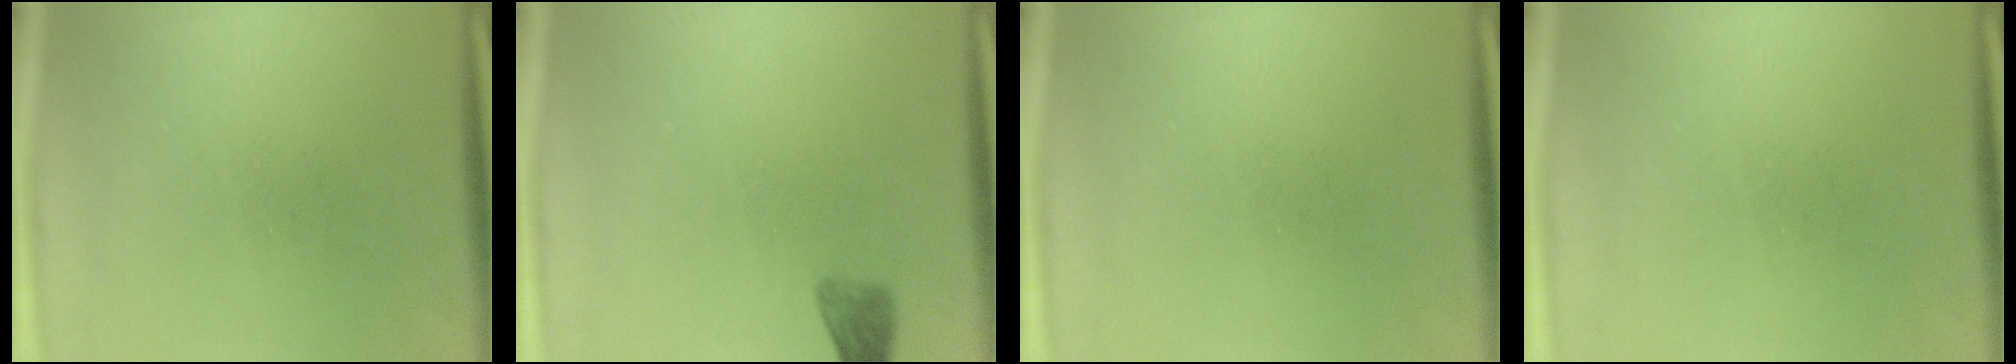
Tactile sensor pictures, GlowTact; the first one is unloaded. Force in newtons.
{"total": 2.1}
{"total": 0.0}
{"total": 0.0}